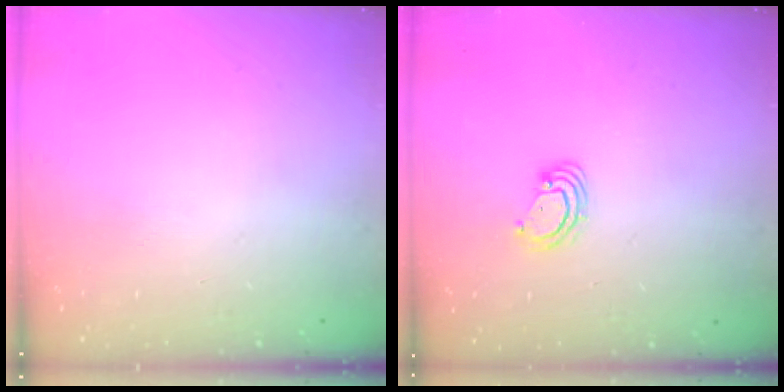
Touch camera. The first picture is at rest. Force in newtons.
{"total": 4.4, "press": 4.4, "slide": 0.5}